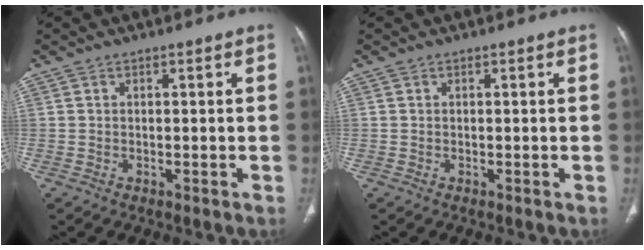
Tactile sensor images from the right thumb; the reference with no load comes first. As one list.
[{"total": 0.0}]